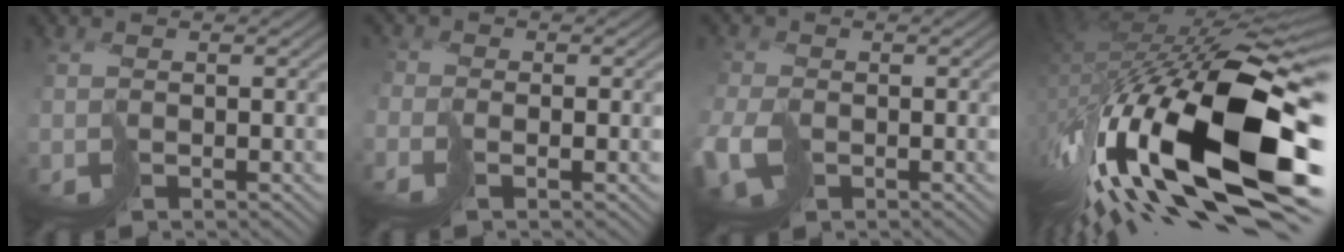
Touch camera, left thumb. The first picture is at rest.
{"total": 1.3, "force": [-1.2, 0.0, -0.4], "torque": [0.026, 0.009, -0.026]}
{"total": 6.4, "force": [-2.7, 4.2, 4.0], "torque": [-0.110, -0.025, -0.048]}
{"total": 19.3, "force": [-5.9, 7.5, 16.8], "torque": [-0.325, -0.035, -0.085]}